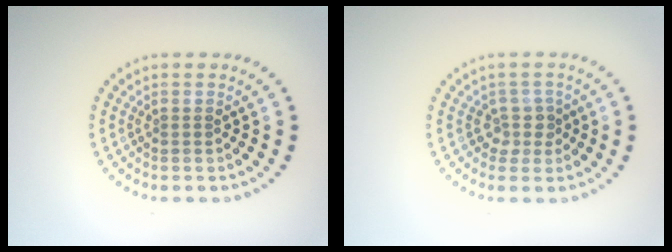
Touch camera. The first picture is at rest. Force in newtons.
{"total": 1.9, "press": 1.4, "slide": 1.3}